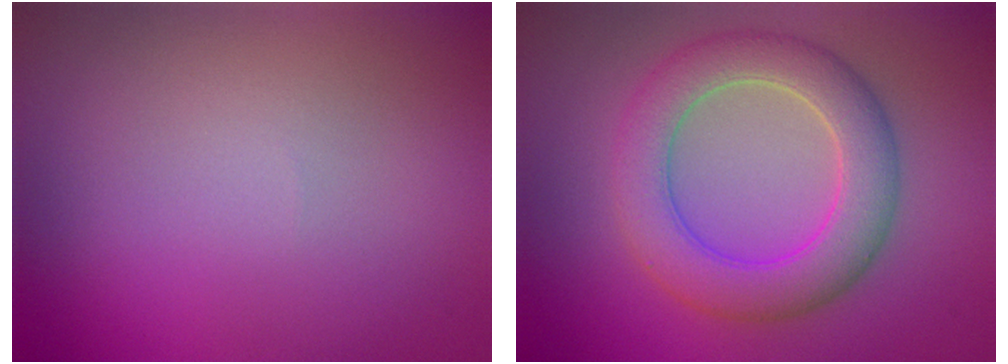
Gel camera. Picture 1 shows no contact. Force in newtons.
{"total": 6.2, "press": 6.1, "slide": 0.5}